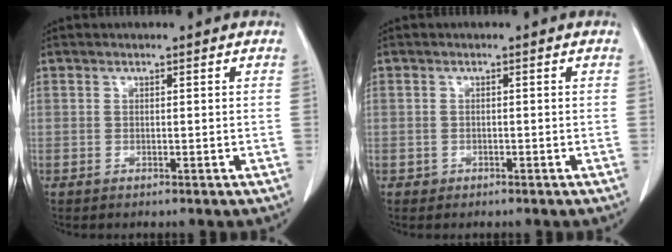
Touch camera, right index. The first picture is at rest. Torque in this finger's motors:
{"motor_torque": [-0.84, 0.20, -0.66, -0.21]}